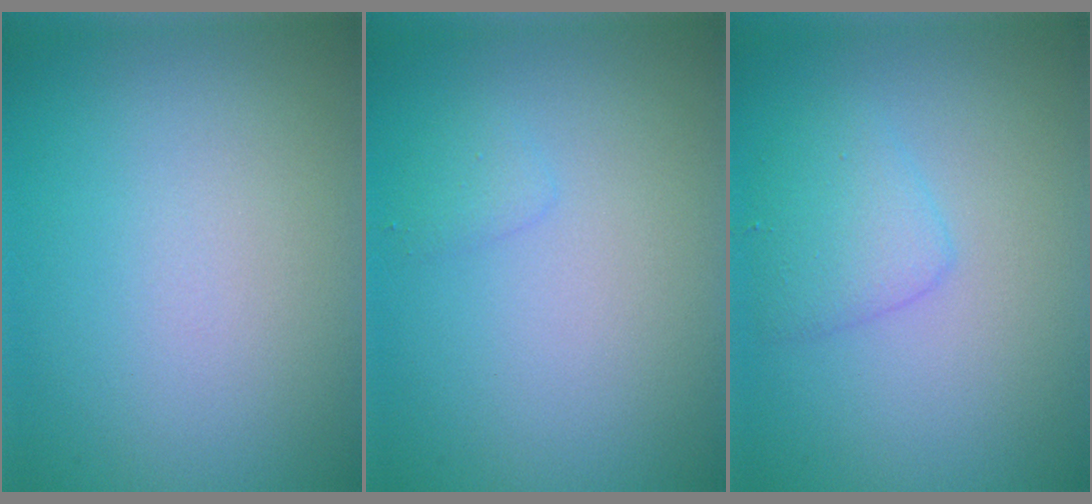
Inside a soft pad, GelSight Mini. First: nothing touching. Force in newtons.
{"total": 0.8, "press": 0.8, "slide": 0.1}
{"total": 2.2, "press": 2.2, "slide": 0.1}